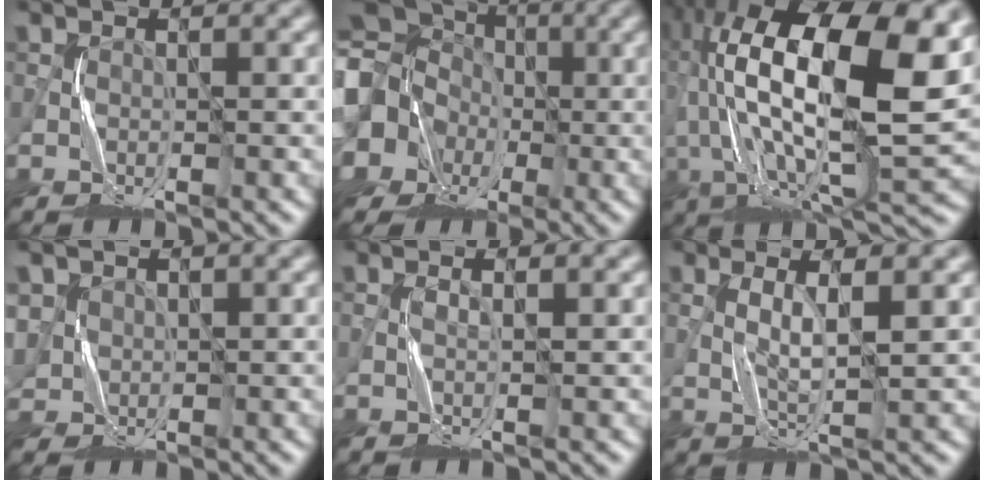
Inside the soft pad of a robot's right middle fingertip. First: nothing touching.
{"total": 20.3, "force": [-2.5, 18.4, 8.2], "torque": [-0.218, -0.017, -0.093]}
{"total": 18.8, "force": [4.8, 7.3, 16.6], "torque": [-0.325, 0.038, 0.087]}
{"total": 2.9, "force": [0.7, 2.7, 0.7], "torque": [-0.027, 0.002, 0.019]}
{"total": 0.8, "force": [0.3, -0.4, 0.7], "torque": [-0.018, 0.002, 0.004]}
{"total": 2.9, "force": [0.8, 0.0, 2.8], "torque": [-0.065, -0.003, 0.021]}